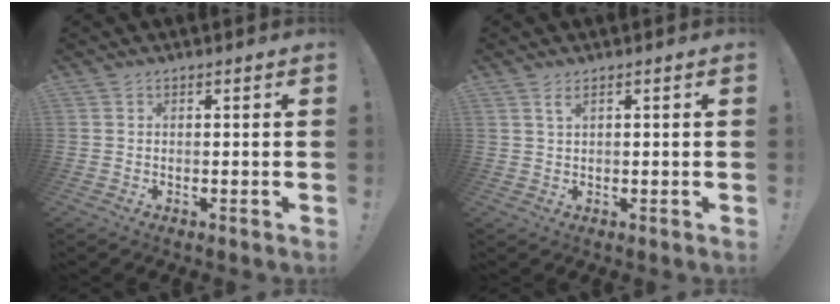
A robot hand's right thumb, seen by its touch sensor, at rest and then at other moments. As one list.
[{"total": 2.2, "force": [1.4, 0.5, 1.6], "torque": [-0.026, -0.002, 0.023]}]